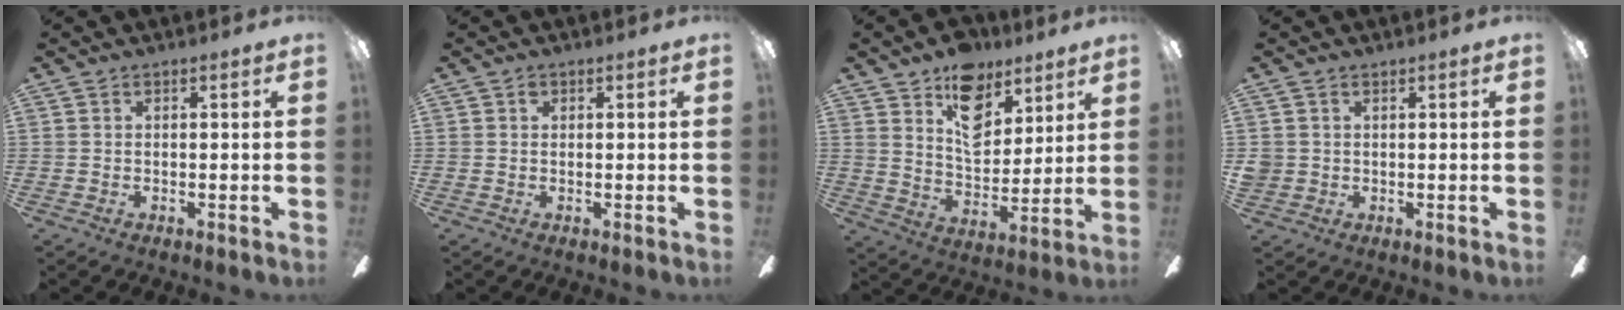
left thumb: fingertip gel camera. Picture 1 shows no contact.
{"total": 0.8, "force": [0.4, 0.6, 0.4], "torque": [-0.010, 0.002, 0.007]}
{"total": 14.0, "force": [9.0, 8.3, 6.7], "torque": [-0.090, -0.050, 0.165]}
{"total": 2.4, "force": [0.8, 2.2, 0.1], "torque": [-0.006, 0.003, 0.018]}